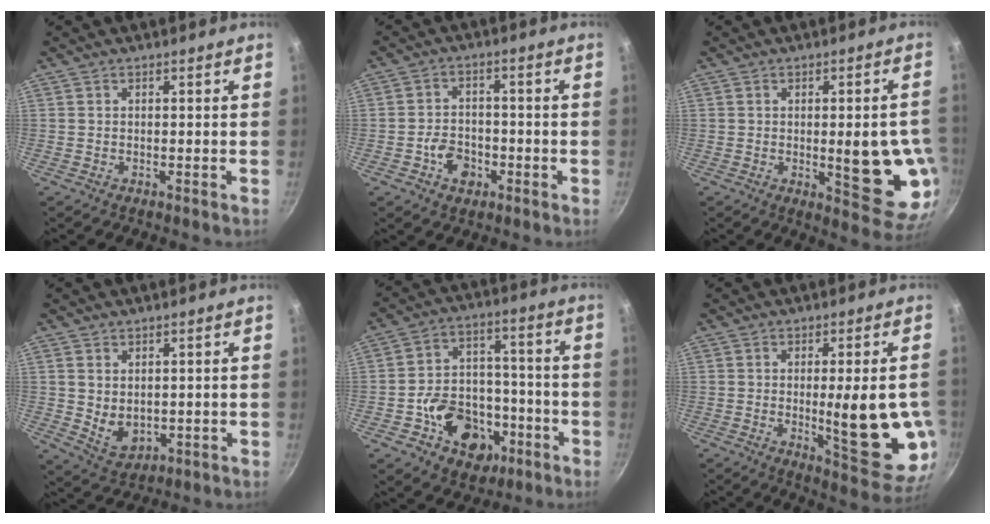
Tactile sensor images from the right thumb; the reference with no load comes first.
{"total": 6.1, "force": [-2.4, 4.5, 3.3], "torque": [-0.039, 0.021, -0.045]}
{"total": 14.3, "force": [-1.6, 4.9, 13.3], "torque": [-0.135, -0.008, -0.014]}
{"total": 5.8, "force": [1.0, 4.2, 3.9], "torque": [-0.056, -0.019, 0.031]}
{"total": 16.2, "force": [-6.2, 12.2, 8.5], "torque": [-0.093, 0.053, -0.087]}
{"total": 16.2, "force": [-1.3, 4.5, 15.5], "torque": [-0.182, -0.021, -0.008]}